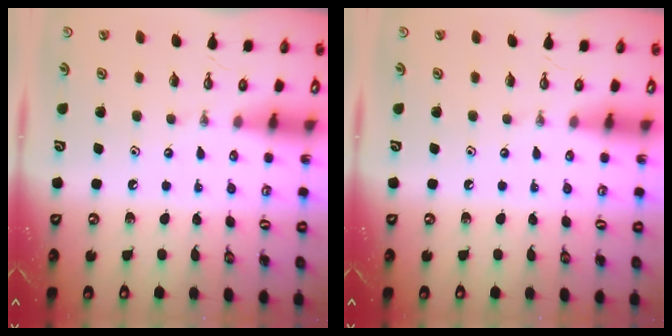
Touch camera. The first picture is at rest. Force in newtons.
{"total": 0.0}